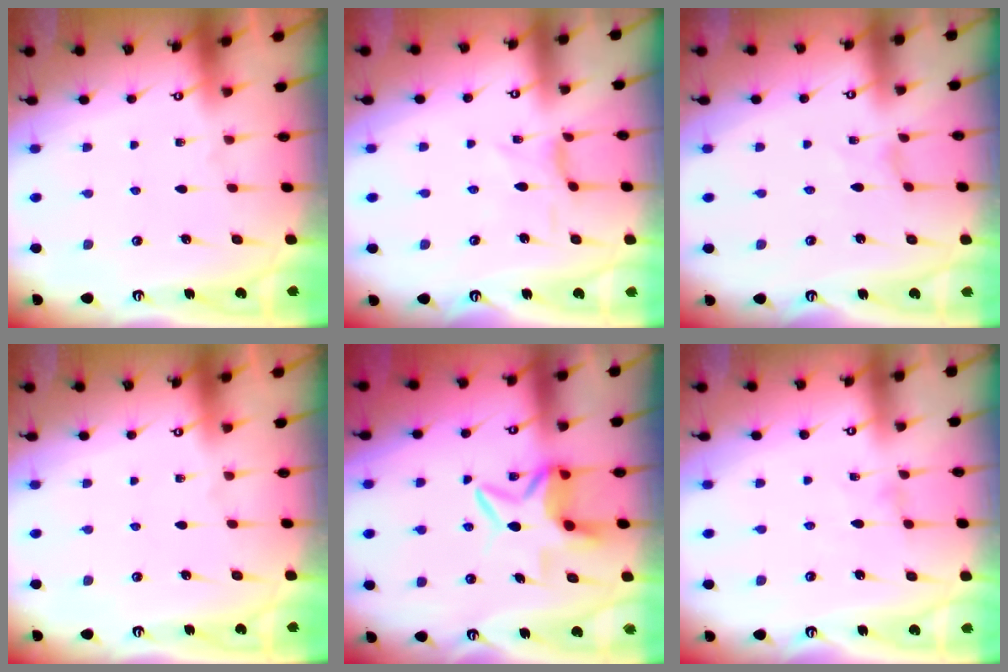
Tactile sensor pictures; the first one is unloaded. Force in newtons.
{"total": 1.8, "press": 1.7, "slide": 0.4}
{"total": 0.0}
{"total": 0.0}
{"total": 8.3, "press": 8.1, "slide": 1.4}
{"total": 0.0}